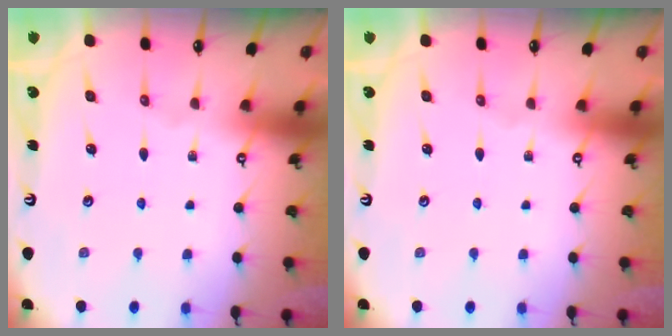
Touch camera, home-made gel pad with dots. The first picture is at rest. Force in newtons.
{"total": 0.0}